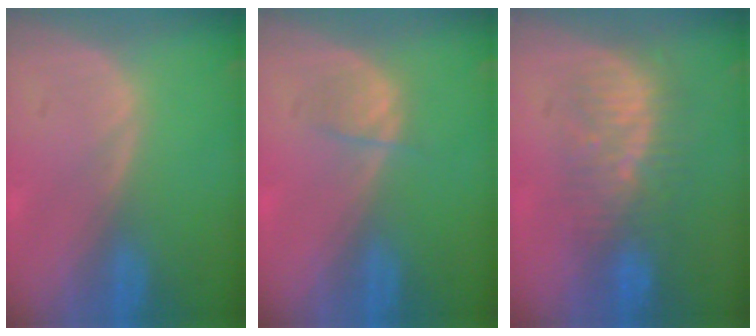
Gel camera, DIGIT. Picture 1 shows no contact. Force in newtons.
{"total": 1.9, "press": 1.9, "slide": 0.4}
{"total": 8.1, "press": 7.7, "slide": 2.7}